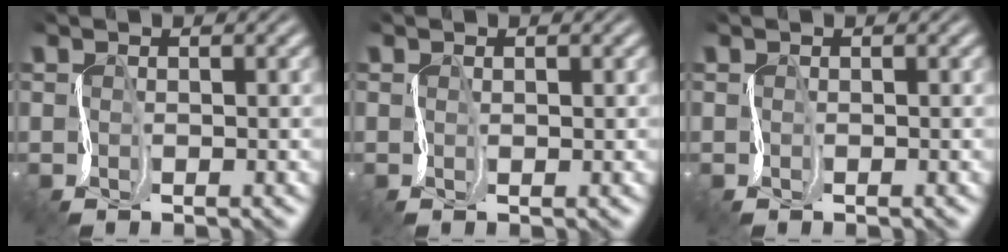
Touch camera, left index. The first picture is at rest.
{"total": 0.6, "force": [0.5, -0.2, -0.1], "torque": [-0.005, 0.002, 0.014]}
{"total": 0.0}